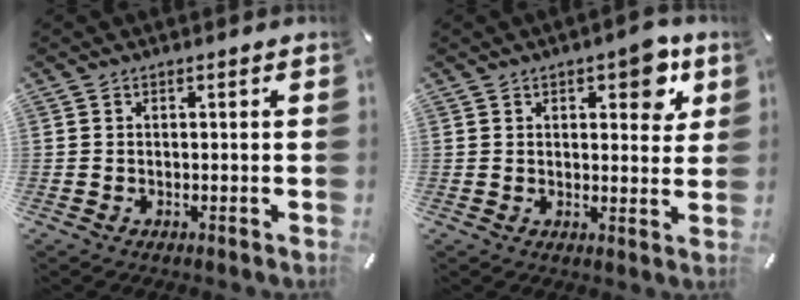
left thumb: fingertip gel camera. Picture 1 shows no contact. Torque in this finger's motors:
{"motor_torque": [0.38, -0.38, 0.25, -0.07, -0.01]}